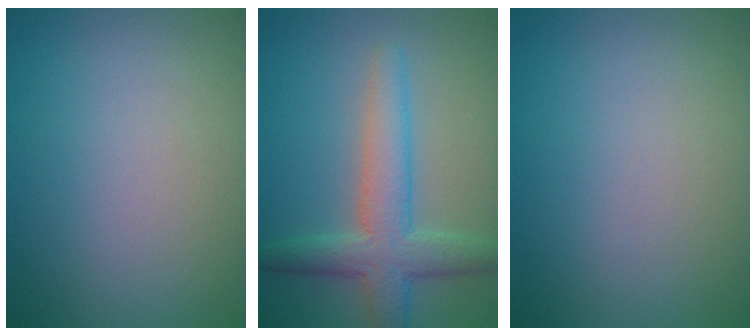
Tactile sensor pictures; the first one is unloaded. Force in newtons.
{"total": 4.9, "press": 4.9, "slide": 0.1}
{"total": 0.0}